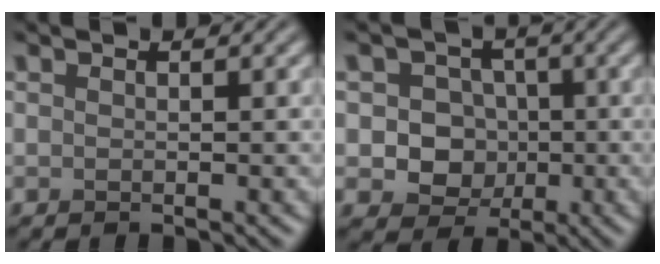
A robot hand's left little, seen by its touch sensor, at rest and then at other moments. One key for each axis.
{"total": 4.8, "fx": -0.4, "fy": 4.3, "fz": 2.2, "tx": -0.013, "ty": 0.004, "tz": -0.024}